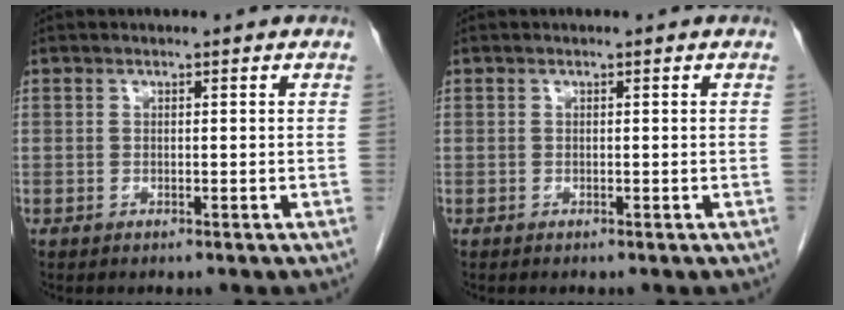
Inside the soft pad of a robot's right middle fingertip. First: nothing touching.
{"total": 0.0}